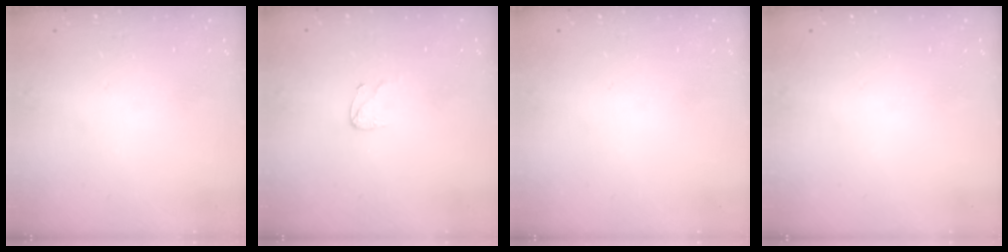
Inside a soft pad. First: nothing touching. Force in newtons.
{"total": 3.2, "press": 3.2, "slide": 0.3}
{"total": 0.0}
{"total": 0.0}